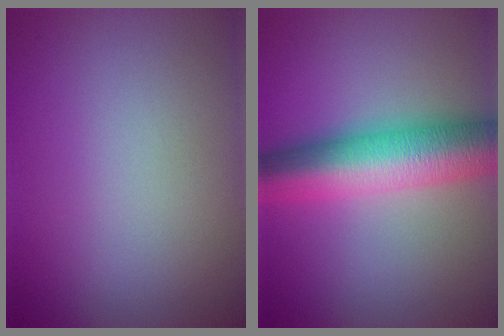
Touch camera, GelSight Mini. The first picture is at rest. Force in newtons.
{"total": 9.5, "press": 9.5, "slide": 0.2}